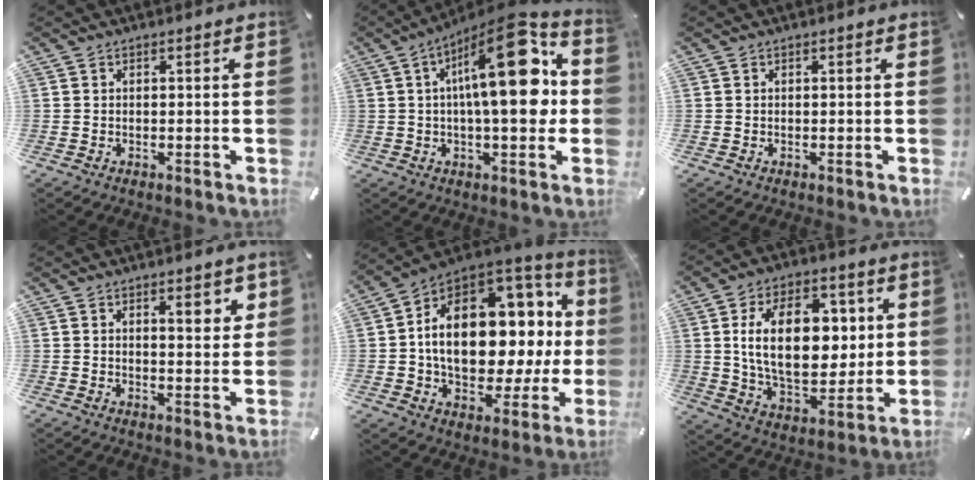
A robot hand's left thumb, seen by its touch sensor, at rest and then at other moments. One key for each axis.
{"total": 21.4, "fx": 3.7, "fy": 7.4, "fz": 19.7, "tx": -0.297, "ty": -0.024, "tz": 0.046}
{"total": 0.0}
{"total": 5.5, "fx": 2.9, "fy": 2.1, "fz": 4.2, "tx": -0.047, "ty": -0.014, "tz": 0.042}
{"total": 20.1, "fx": 2.2, "fy": 12.8, "fz": 15.3, "tx": -0.241, "ty": -0.040, "tz": 0.042}
{"total": 19.7, "fx": 3.7, "fy": 12.3, "fz": 15.0, "tx": -0.260, "ty": -0.001, "tz": 0.062}